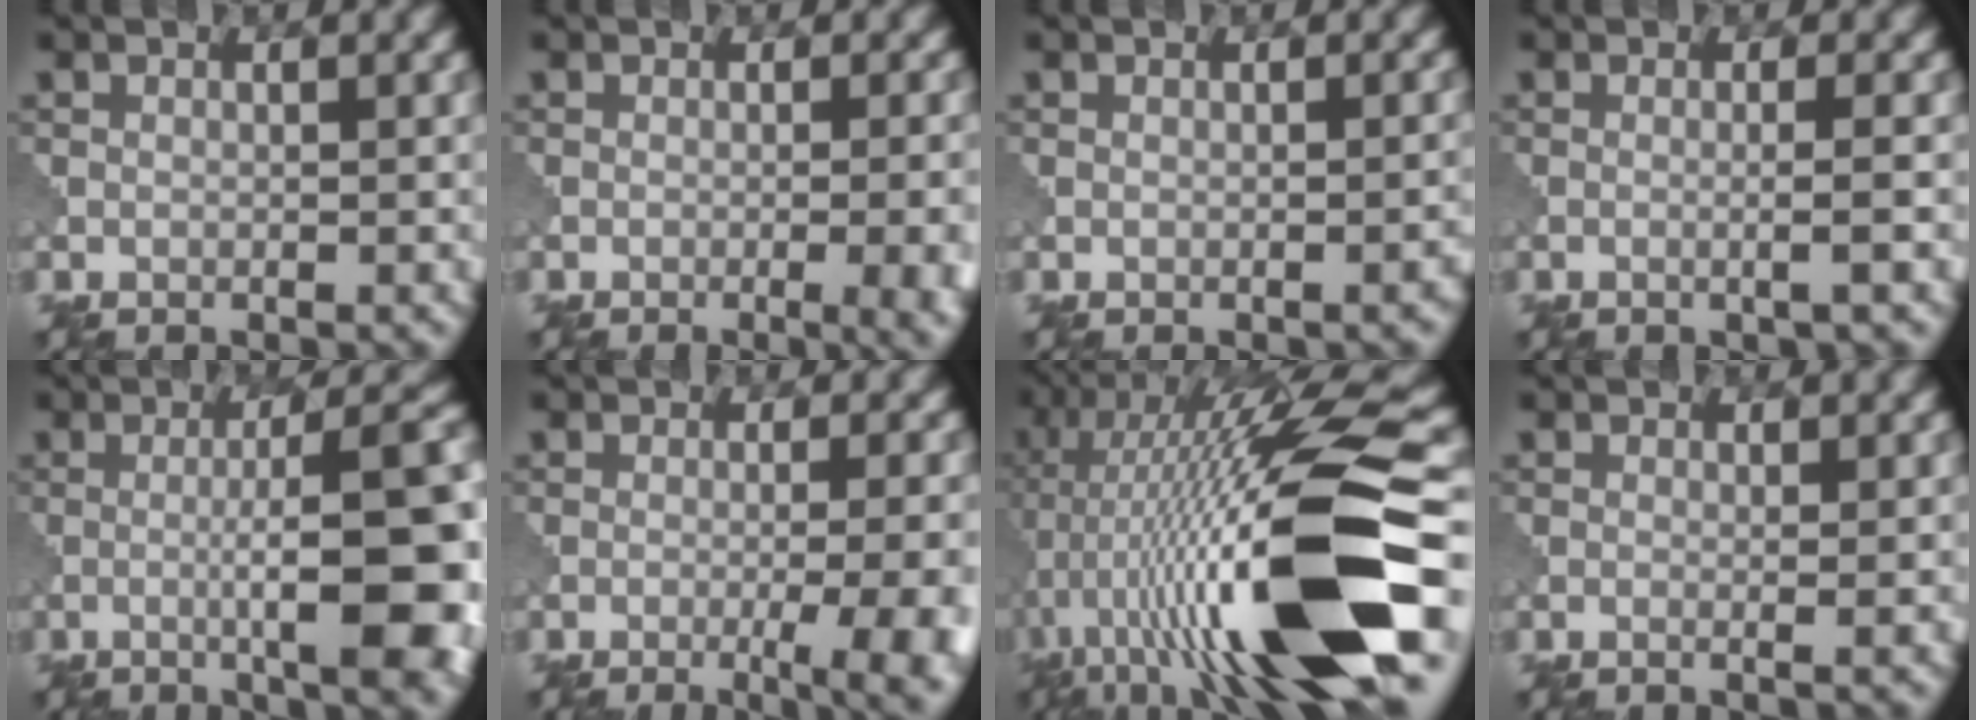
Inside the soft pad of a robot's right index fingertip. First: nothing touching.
{"total": 7.8, "force": [-1.7, 3.8, 6.6], "torque": [-0.024, 0.003, -0.012]}
{"total": 0.9, "force": [-0.4, 0.4, 0.8], "torque": [-0.005, 0.002, -0.007]}
{"total": 2.2, "force": [-0.2, 0.6, 2.1], "torque": [-0.026, 0.000, -0.012]}
{"total": 12.0, "force": [-2.2, 2.8, 11.5], "torque": [-0.141, 0.013, -0.027]}
{"total": 8.0, "force": [-2.6, 2.9, 7.0], "torque": [-0.058, 0.008, -0.029]}
{"total": 17.2, "force": [-3.0, 4.3, 16.4], "torque": [-0.289, 0.026, -0.051]}
{"total": 1.3, "force": [0.0, 0.4, 1.2], "torque": [-0.017, -0.003, -0.003]}